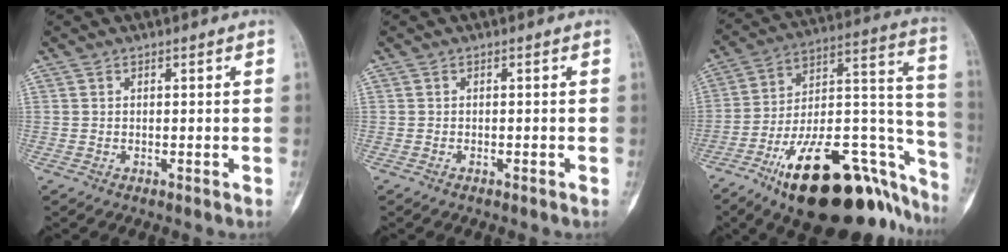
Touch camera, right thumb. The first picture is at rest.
{"total": 0.5, "force": [-0.4, 0.3, 0.1], "torque": [-0.002, 0.004, -0.007]}
{"total": 34.5, "force": [-18.9, 13.8, 25.4], "torque": [-0.273, 0.101, -0.288]}